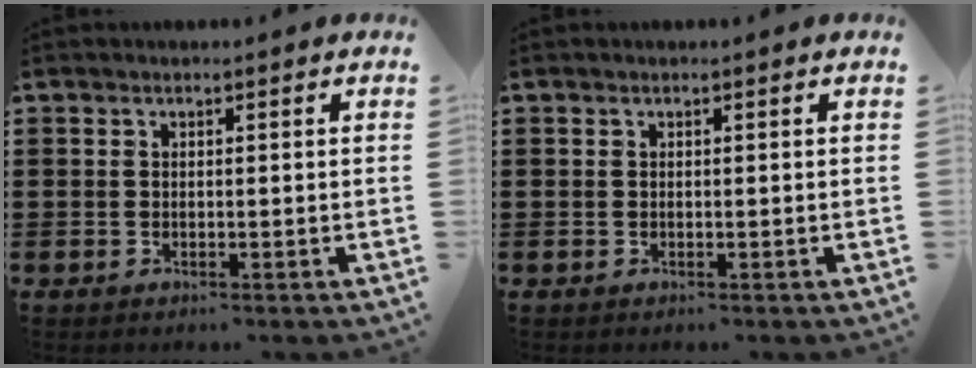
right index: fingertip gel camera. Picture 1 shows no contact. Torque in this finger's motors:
{"motor_torque": [0.53, 1.05, 0.01, 0.00]}